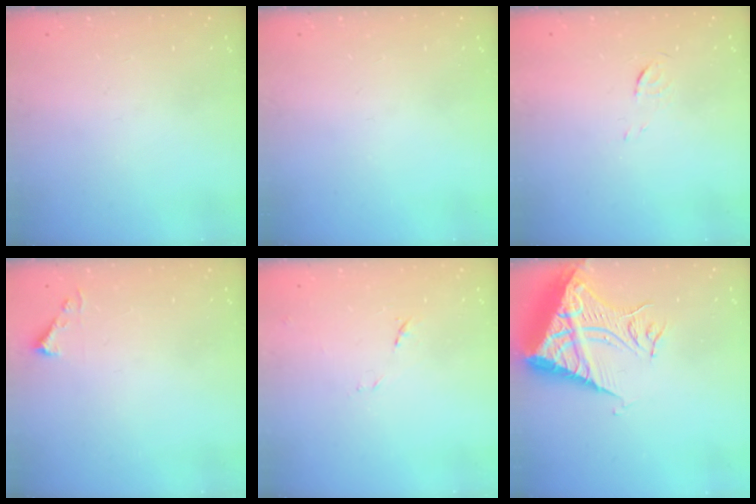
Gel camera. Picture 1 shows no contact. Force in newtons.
{"total": 0.0}
{"total": 3.3, "press": 3.3, "slide": 0.4}
{"total": 3.7, "press": 3.7, "slide": 0.5}
{"total": 7.1, "press": 7.1, "slide": 0.6}
{"total": 12.5, "press": 12.5, "slide": 1.2}